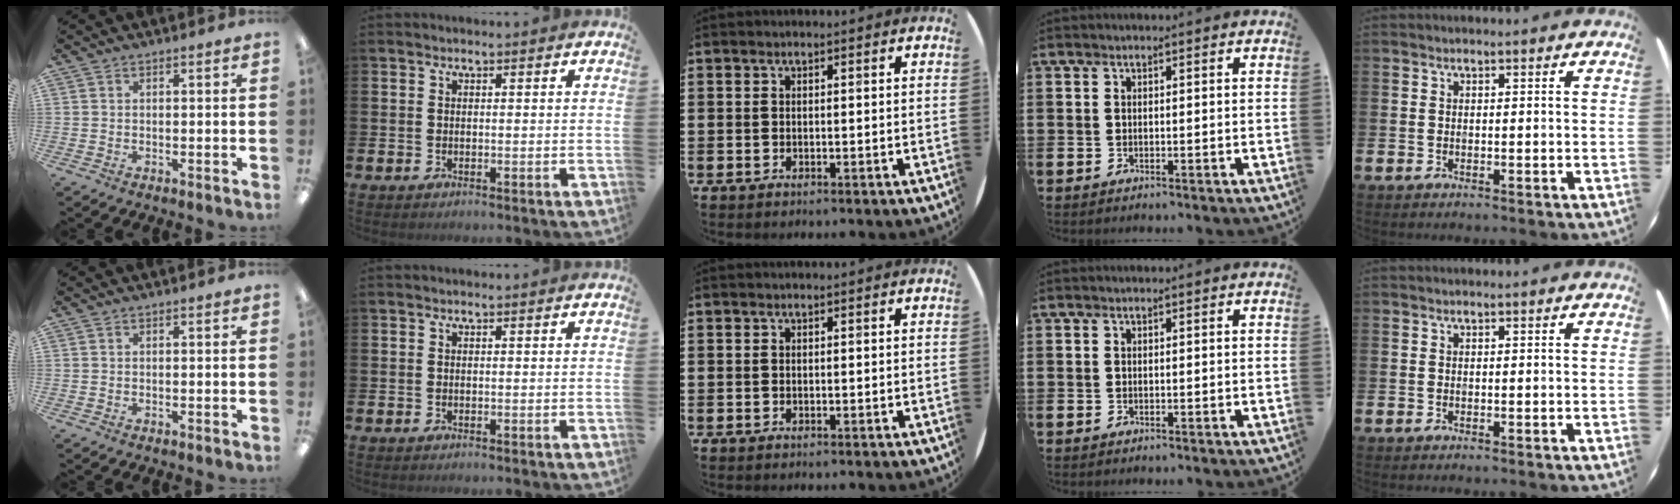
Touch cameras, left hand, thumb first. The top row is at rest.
{}